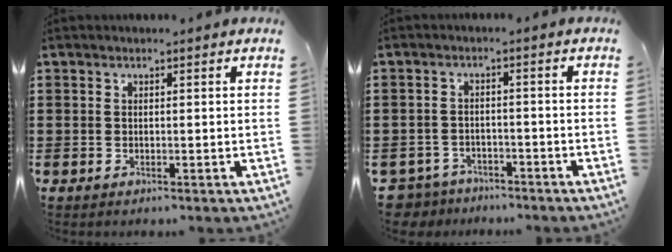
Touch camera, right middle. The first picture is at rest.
{"total": 3.4, "force": [-3.3, 0.8, 0.0], "torque": [-0.023, -0.006, -0.076]}